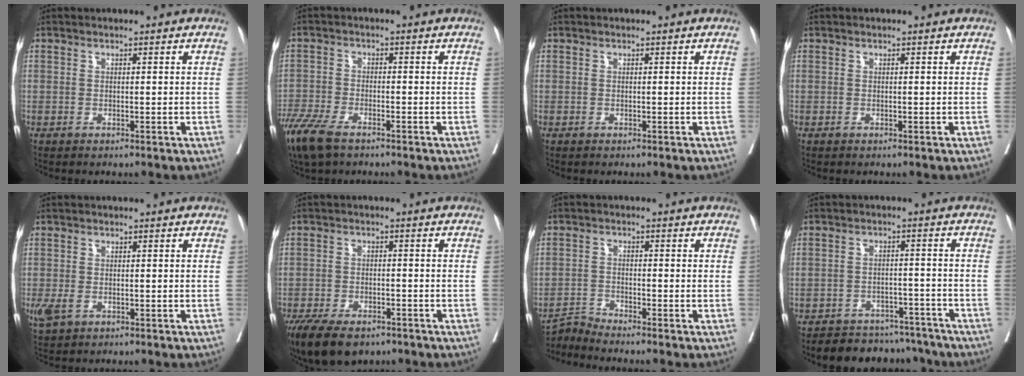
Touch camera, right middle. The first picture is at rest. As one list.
[{"total": 8.5, "force": [-6.1, 2.9, 5.0], "torque": [-0.099, -0.017, -0.111]}, {"total": 0.0}, {"total": 0.0}, {"total": 2.7, "force": [-0.9, 1.7, 2.0], "torque": [-0.052, -0.007, -0.010]}, {"total": 10.6, "force": [-7.6, 4.7, 5.7], "torque": [-0.099, -0.010, -0.118]}, {"total": 3.3, "force": [-2.9, -1.5, -0.8], "torque": [0.010, -0.014, -0.055]}, {"total": 11.2, "force": [-10.2, 4.5, 1.7], "torque": [-0.011, 0.020, -0.129]}]